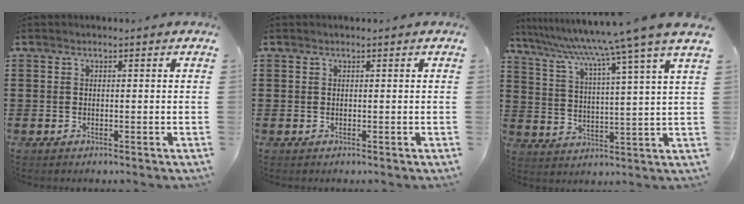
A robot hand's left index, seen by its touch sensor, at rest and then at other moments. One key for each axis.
{"total": 0.0}
{"total": 8.3, "fx": 6.9, "fy": -2.0, "fz": 4.2, "tx": -0.110, "ty": -0.050, "tz": 0.104}